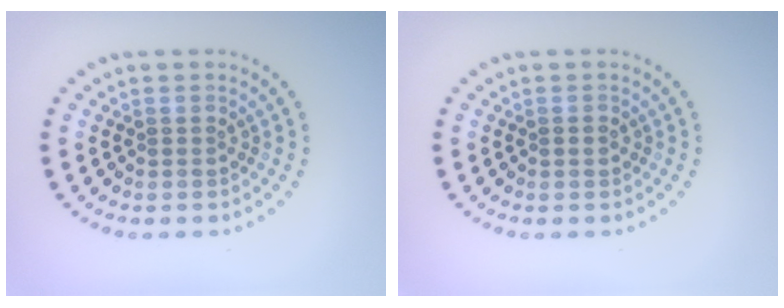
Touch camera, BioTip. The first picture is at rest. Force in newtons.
{"total": 1.0, "press": 0.9, "slide": 0.2}